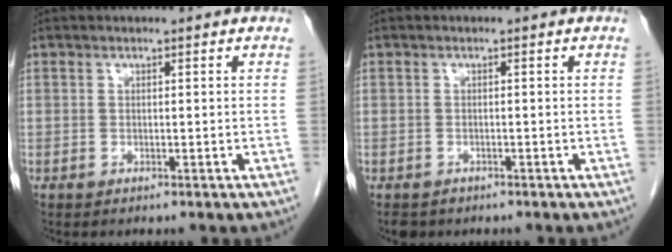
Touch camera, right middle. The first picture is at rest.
{"total": 2.0, "force": [-1.5, 1.3, 0.3], "torque": [-0.008, 0.000, -0.022]}